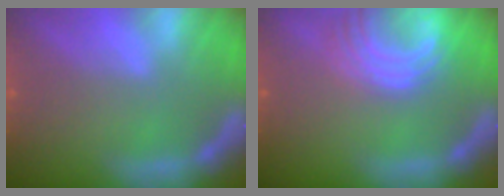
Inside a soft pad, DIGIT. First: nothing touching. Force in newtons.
{"total": 6.5}